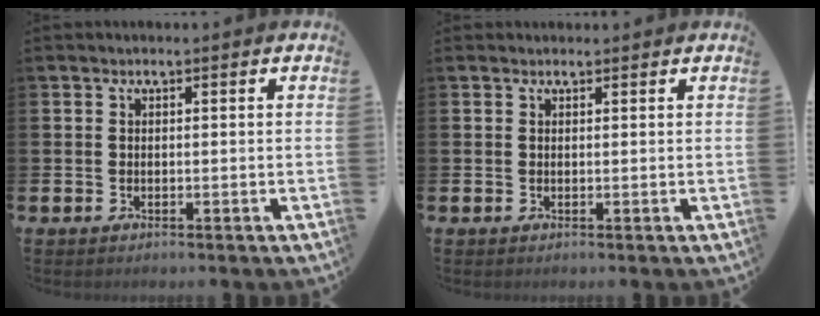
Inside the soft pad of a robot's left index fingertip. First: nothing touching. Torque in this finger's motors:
{"motor_torque": [0.03, -0.57, 0.43, 0.14]}